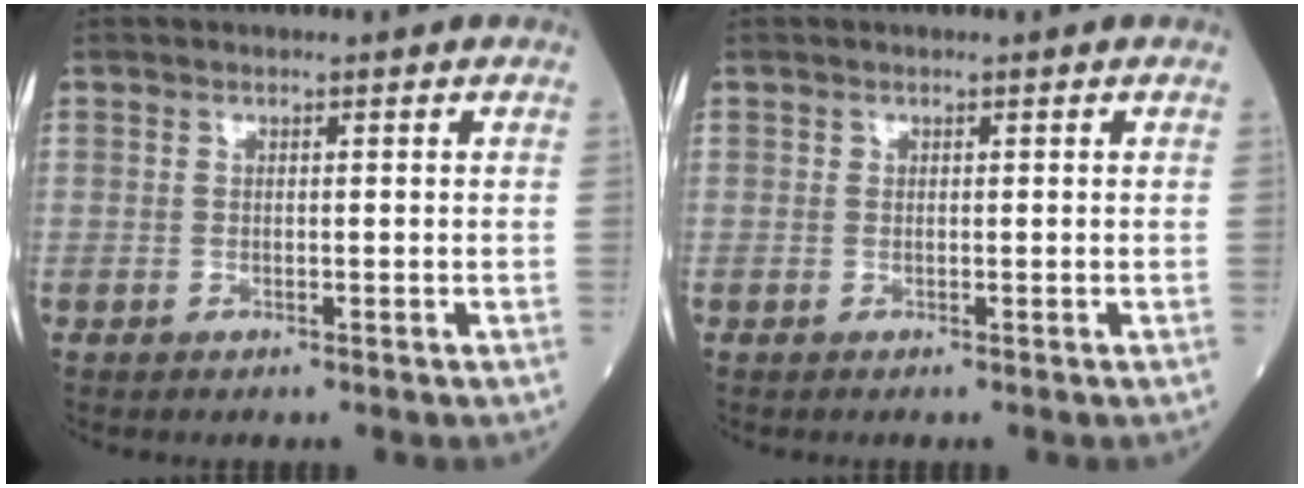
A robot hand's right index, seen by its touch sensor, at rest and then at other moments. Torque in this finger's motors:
{"motor_torque": [-0.01, 0.00, 0.00, 0.01]}